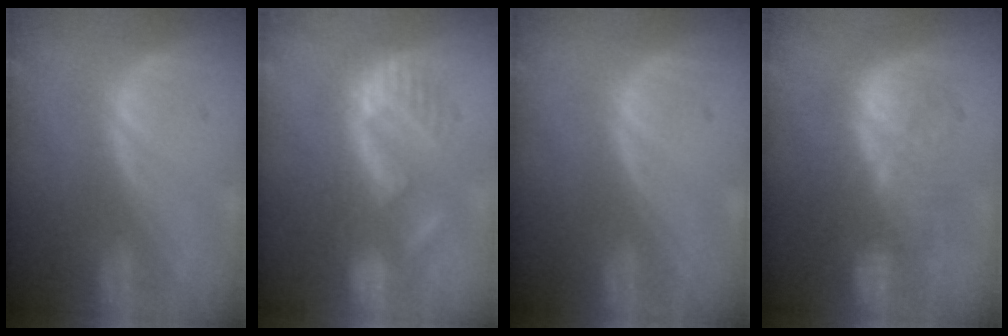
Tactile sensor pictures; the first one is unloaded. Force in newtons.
{"total": 8.7, "press": 8.2, "slide": 3.0}
{"total": 0.0}
{"total": 10.0, "press": 9.5, "slide": 3.0}